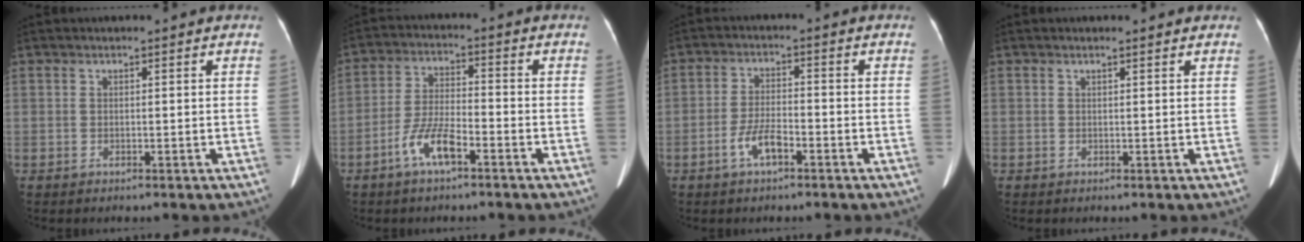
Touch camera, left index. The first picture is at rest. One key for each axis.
{"total": 6.6, "fx": -3.9, "fy": 1.4, "fz": 5.1, "tx": -0.111, "ty": 0.003, "tz": -0.076}
{"total": 4.5, "fx": -2.5, "fy": 1.2, "fz": 3.5, "tx": -0.074, "ty": 0.003, "tz": -0.050}
{"total": 0.7, "fx": 0.5, "fy": 0.4, "fz": 0.0, "tx": -0.008, "ty": 0.011, "tz": 0.006}